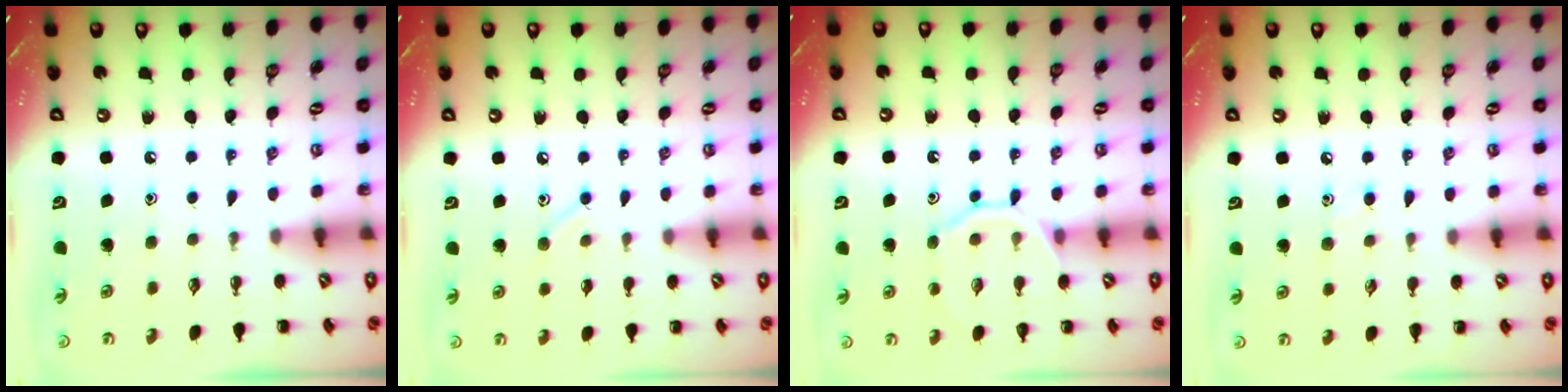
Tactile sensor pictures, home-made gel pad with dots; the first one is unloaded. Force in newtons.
{"total": 4.7, "press": 4.5, "slide": 1.5}
{"total": 11.6, "press": 11.6, "slide": 1.3}
{"total": 4.2, "press": 4.0, "slide": 1.3}